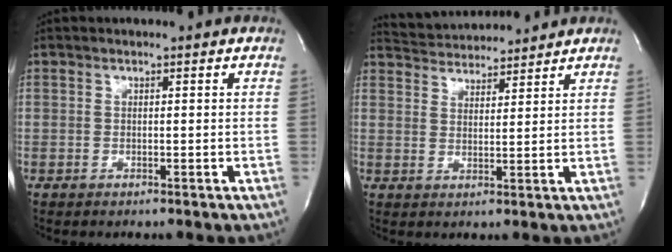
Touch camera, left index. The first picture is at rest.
{"total": 8.9, "force": [8.7, 1.1, 1.5], "torque": [-0.034, 0.021, 0.136]}